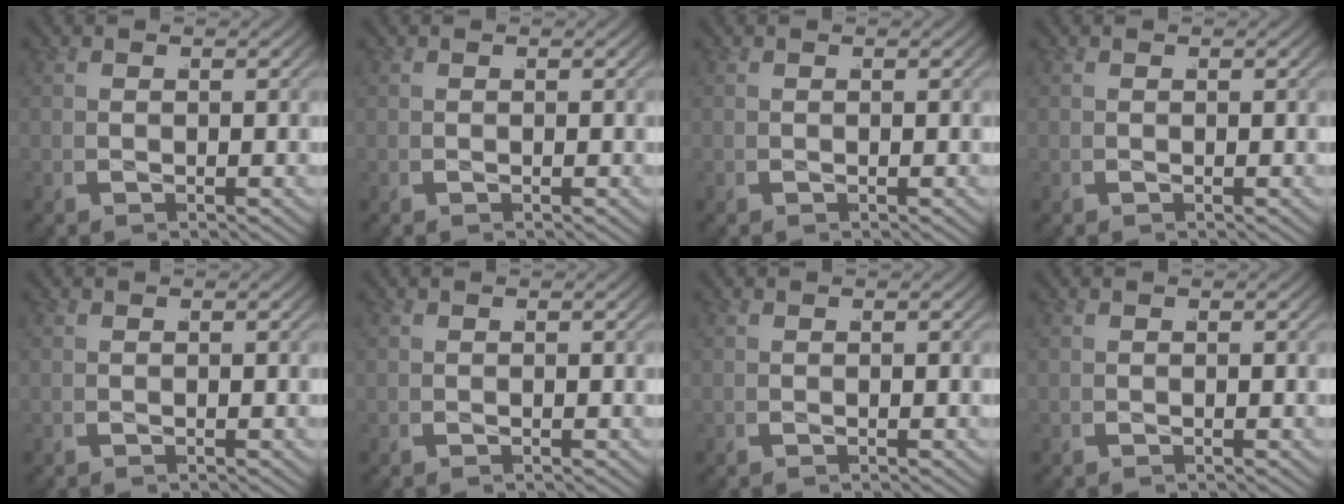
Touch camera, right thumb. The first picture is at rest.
{"total": 0.0}
{"total": 0.0}
{"total": 0.0}
{"total": 0.0}
{"total": 0.0}
{"total": 0.0}
{"total": 0.0}